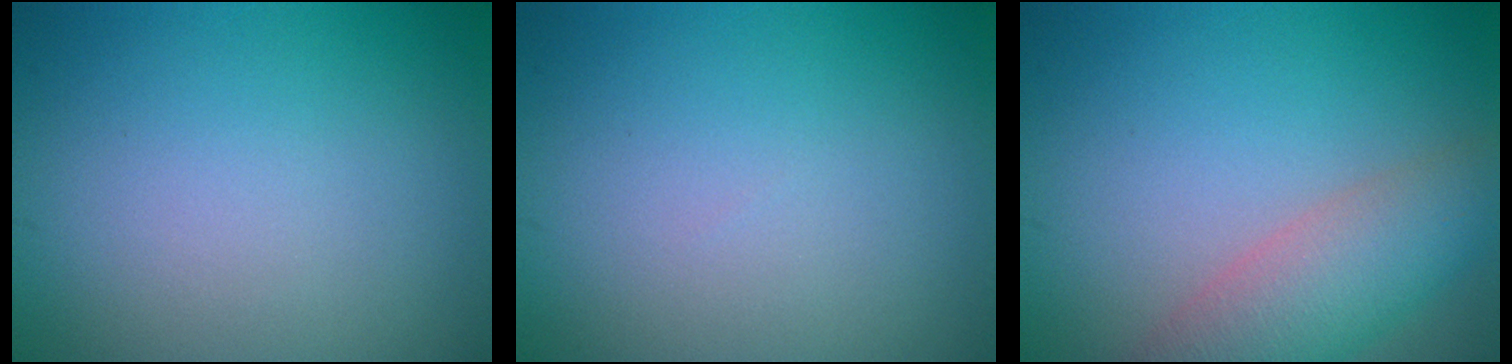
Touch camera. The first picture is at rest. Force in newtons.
{"total": 0.0}
{"total": 5.5, "press": 5.5, "slide": 0.3}